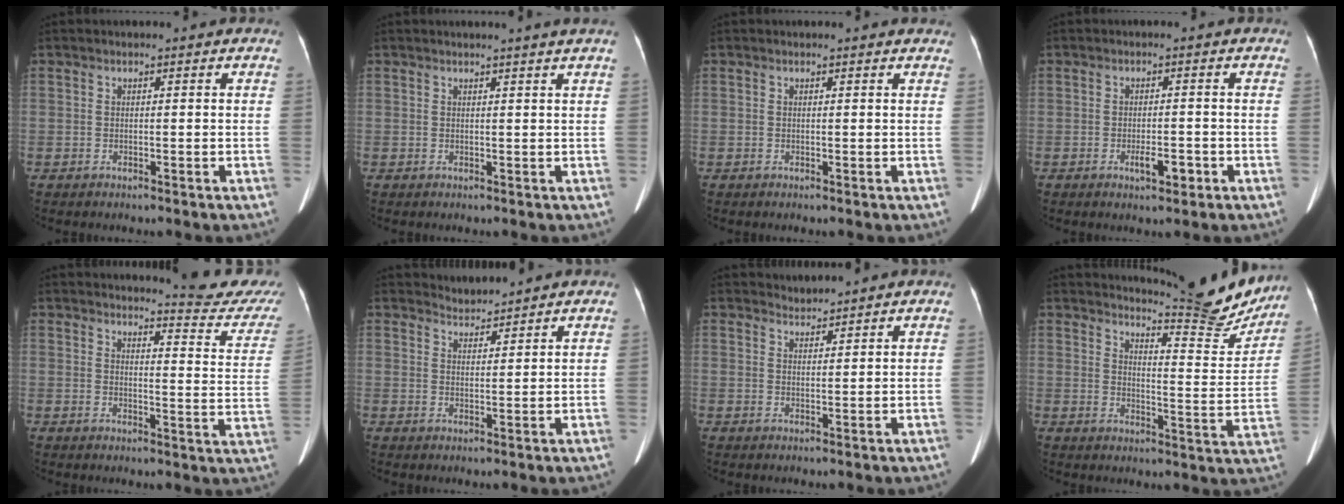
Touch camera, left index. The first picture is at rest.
{"total": 2.4, "force": [2.1, -0.7, 0.9], "torque": [-0.015, 0.000, 0.025]}
{"total": 3.2, "force": [3.1, 0.9, 0.6], "torque": [-0.010, 0.013, 0.020]}
{"total": 2.9, "force": [-1.4, 0.9, 2.4], "torque": [-0.042, 0.000, -0.018]}
{"total": 13.1, "force": [12.9, -0.6, 2.2], "torque": [-0.018, -0.105, 0.127]}
{"total": 2.3, "force": [2.2, -0.2, -0.6], "torque": [0.000, 0.002, 0.048]}
{"total": 1.7, "force": [1.6, -0.2, -0.5], "torque": [-0.004, 0.004, 0.034]}
{"total": 14.1, "force": [13.7, 0.7, 3.2], "torque": [-0.039, -0.072, 0.162]}